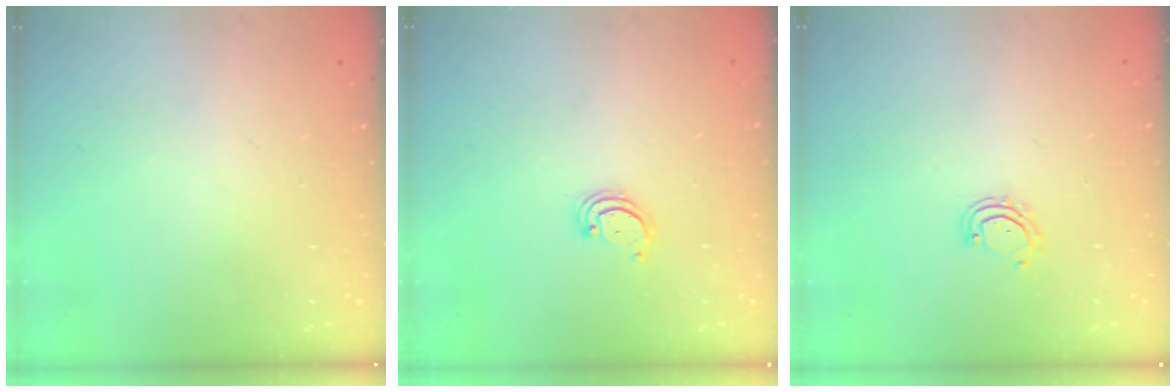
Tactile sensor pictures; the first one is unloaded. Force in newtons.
{"total": 2.5, "press": 2.5, "slide": 0.3}
{"total": 4.1, "press": 4.1, "slide": 0.3}